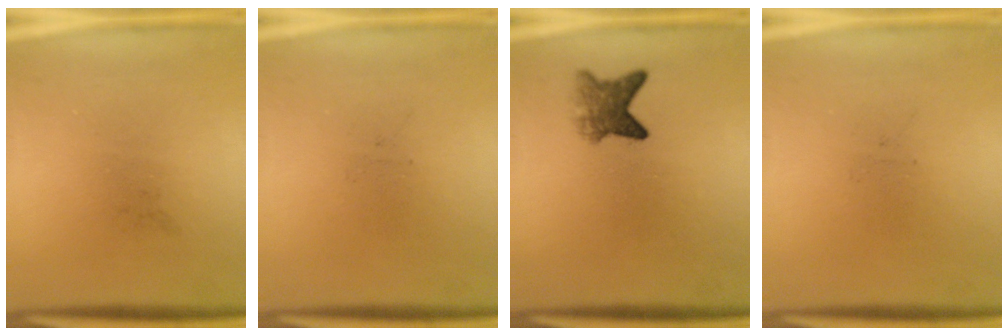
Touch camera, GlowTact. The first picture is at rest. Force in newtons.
{"total": 0.0}
{"total": 3.9}
{"total": 0.0}